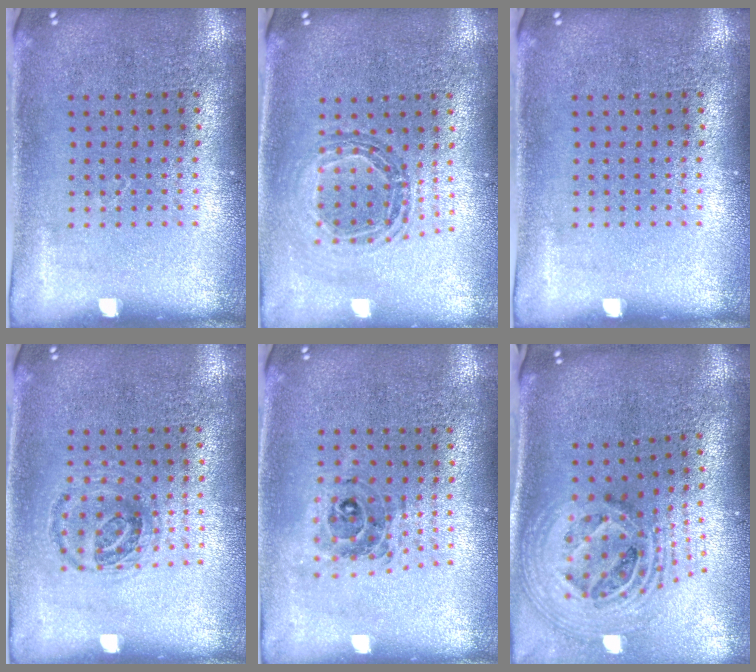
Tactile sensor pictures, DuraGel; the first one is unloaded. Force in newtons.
{"total": 0.8, "press": 0.8, "slide": 0.1}
{"total": 0.0}
{"total": 1.0, "press": 0.9, "slide": 0.5}
{"total": 0.7, "press": 0.7, "slide": 0.1}
{"total": 2.7, "press": 1.9, "slide": 1.9}